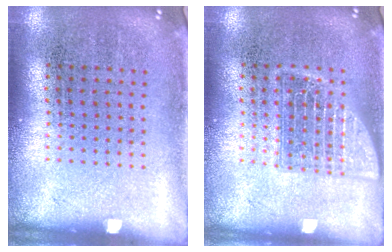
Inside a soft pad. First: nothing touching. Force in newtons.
{"total": 2.2, "press": 2.2, "slide": 0.3}